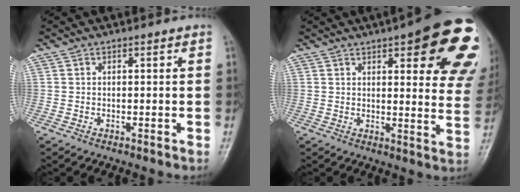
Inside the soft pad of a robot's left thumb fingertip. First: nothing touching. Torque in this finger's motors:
{"motor_torque": [0.84, 0.64, 1.38, -0.86, 0.13]}